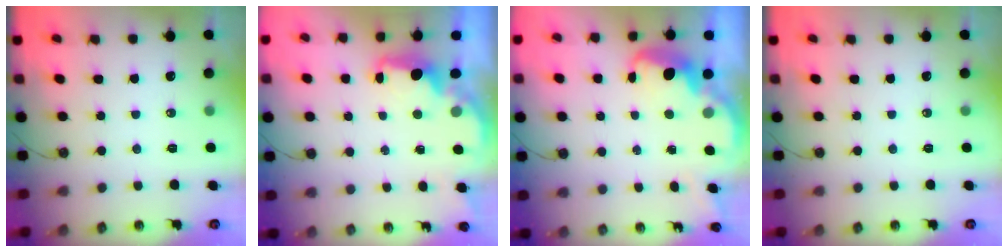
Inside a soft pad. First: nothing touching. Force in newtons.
{"total": 2.2, "press": 2.1, "slide": 0.8}
{"total": 3.3, "press": 3.2, "slide": 0.5}
{"total": 0.0}